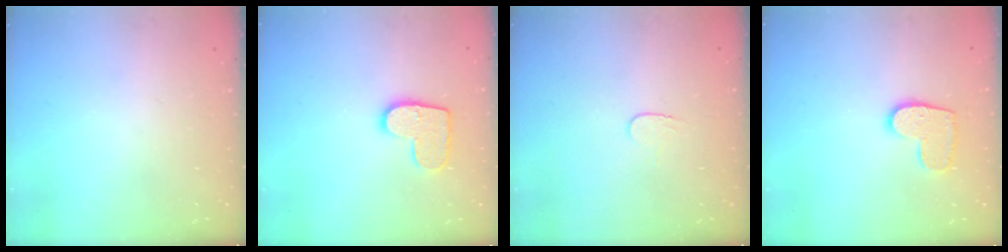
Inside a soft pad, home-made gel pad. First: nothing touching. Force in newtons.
{"total": 10.4, "press": 10.4, "slide": 0.5}
{"total": 3.7, "press": 3.7, "slide": 0.4}
{"total": 9.8, "press": 9.8, "slide": 0.3}